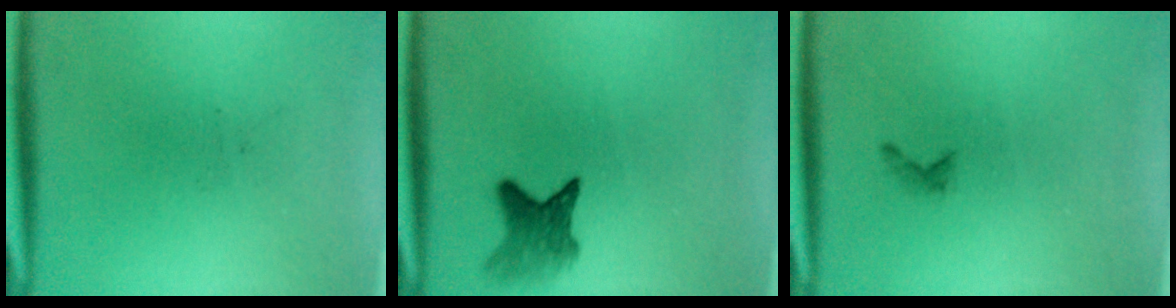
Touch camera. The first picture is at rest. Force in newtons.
{"total": 3.9}
{"total": 0.6}